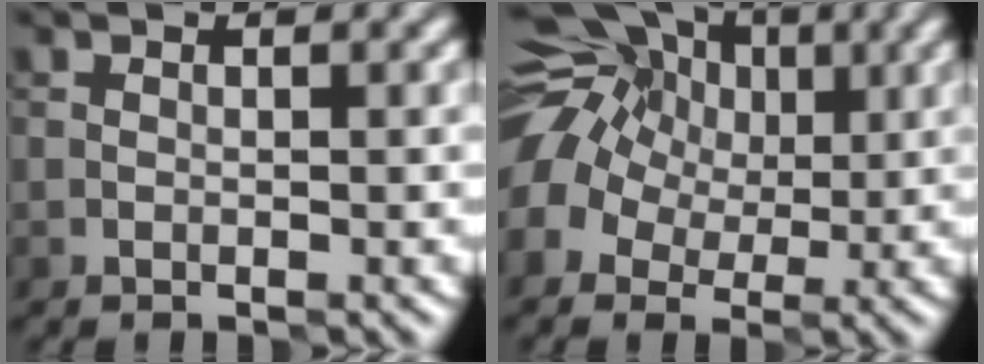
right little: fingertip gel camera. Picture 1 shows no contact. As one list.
[{"total": 12.9, "force": [4.9, 9.8, 6.8], "torque": [-0.134, 0.050, 0.053]}]